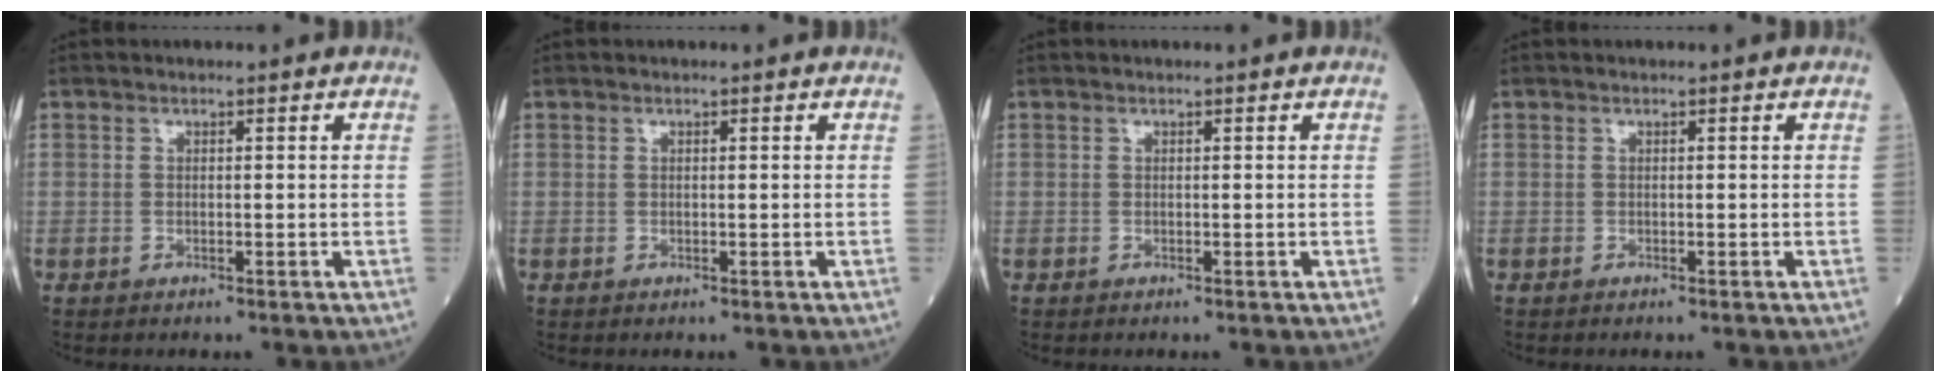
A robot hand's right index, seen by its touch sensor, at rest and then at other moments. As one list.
[{"total": 0.0}, {"total": 0.0}, {"total": 0.0}]